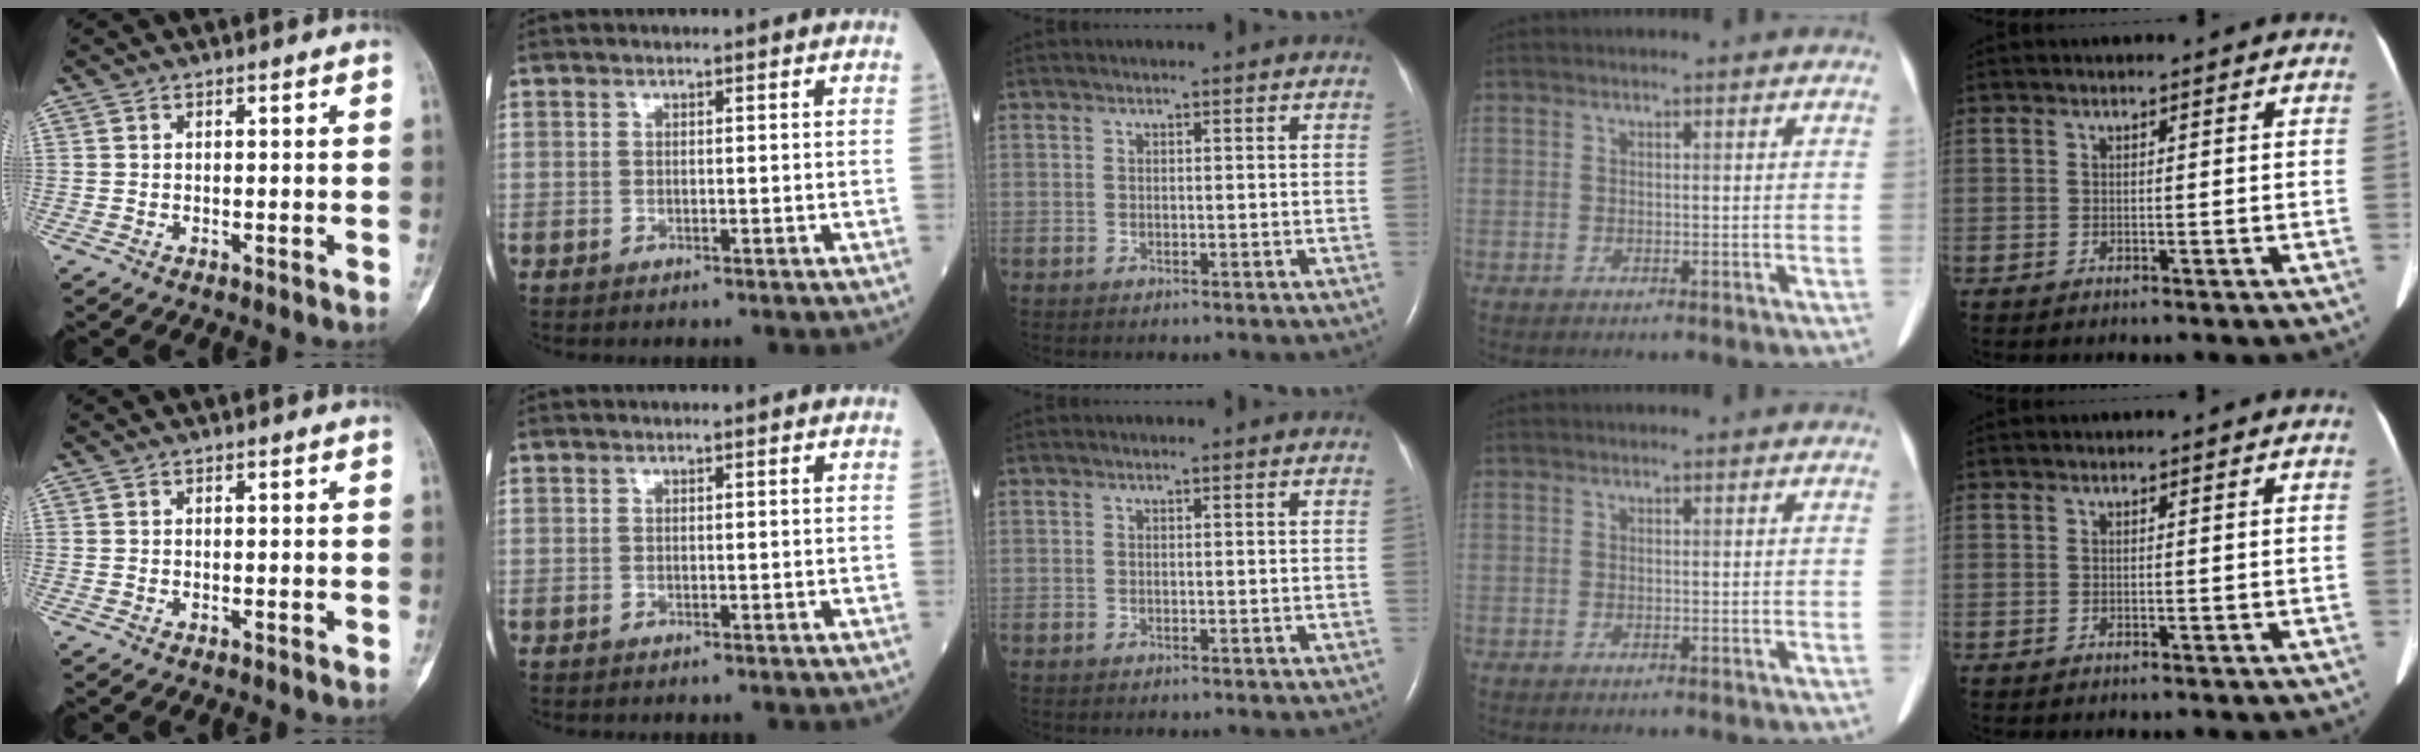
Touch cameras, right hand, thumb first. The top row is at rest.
{}